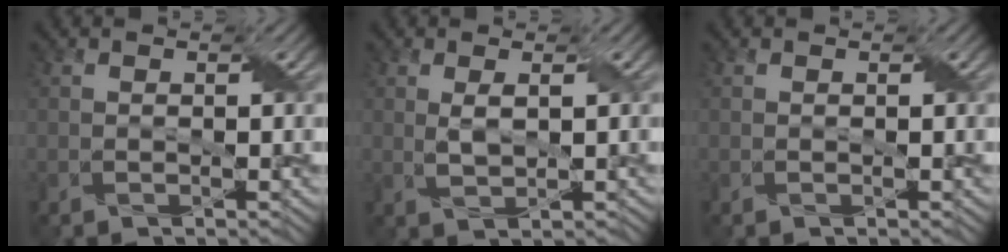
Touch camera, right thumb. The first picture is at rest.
{"total": 2.2, "force": [0.6, 0.8, 1.9], "torque": [-0.046, -0.001, 0.016]}
{"total": 0.0}